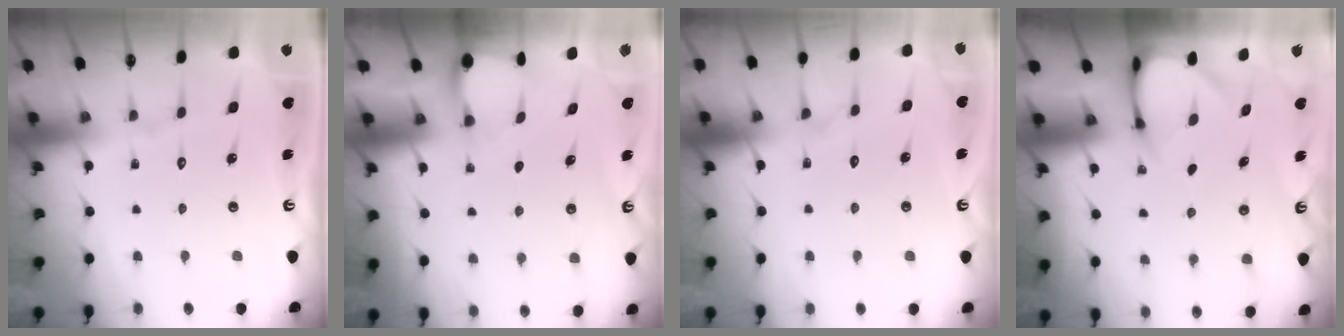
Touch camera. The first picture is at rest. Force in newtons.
{"total": 2.8, "press": 2.8, "slide": 0.3}
{"total": 5.2, "press": 5.1, "slide": 0.5}
{"total": 3.3, "press": 3.3, "slide": 0.2}